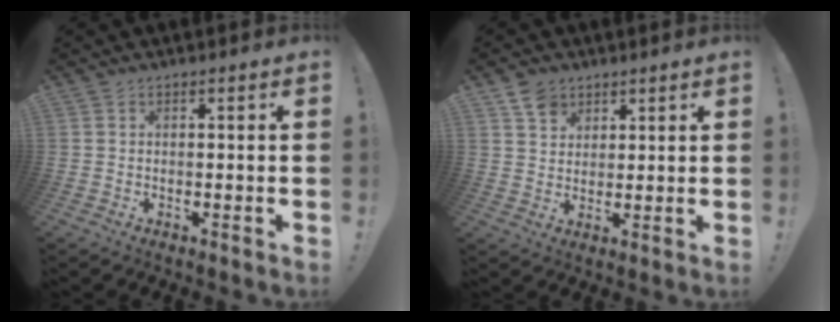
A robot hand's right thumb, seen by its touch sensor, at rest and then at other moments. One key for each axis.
{"total": 6.1, "fx": 4.2, "fy": 4.2, "fz": 1.1, "tx": -0.019, "ty": -0.021, "tz": 0.080}